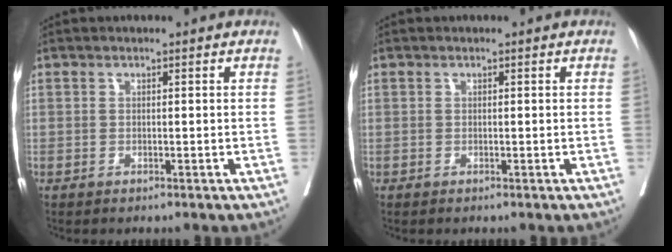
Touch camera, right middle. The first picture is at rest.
{"total": 0.0}